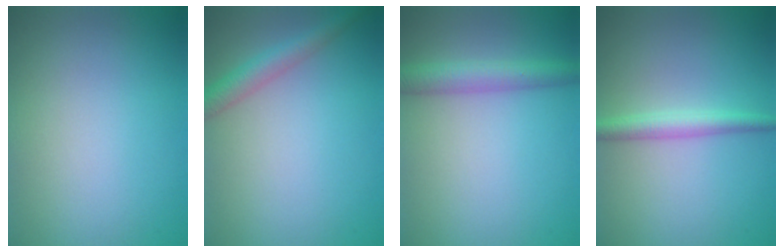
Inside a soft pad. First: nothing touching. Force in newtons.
{"total": 2.8, "press": 2.8, "slide": 0.1}
{"total": 3.3, "press": 3.3, "slide": 0.2}
{"total": 2.5, "press": 2.5, "slide": 0.0}